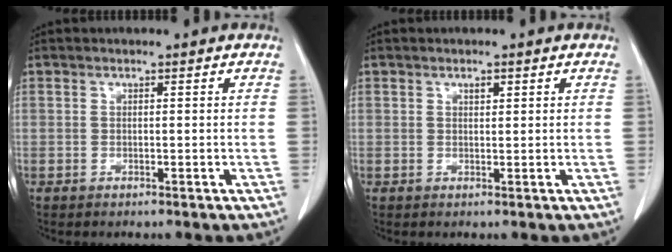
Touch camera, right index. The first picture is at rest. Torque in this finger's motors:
{"motor_torque": [0.01, 0.01, 0.00, 0.00]}